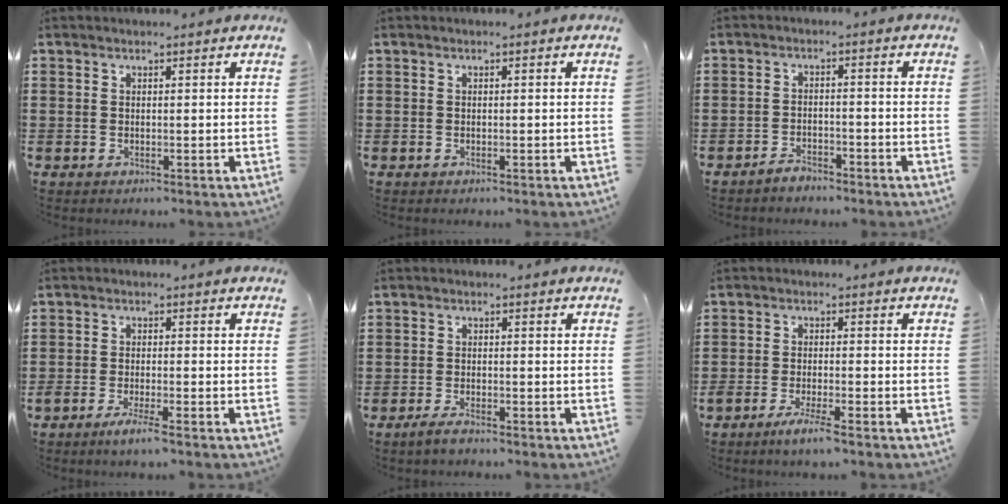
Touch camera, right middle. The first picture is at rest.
{"total": 0.0}
{"total": 2.2, "force": [-2.2, 0.4, 0.3], "torque": [-0.012, 0.001, -0.043]}
{"total": 2.9, "force": [-1.9, 0.0, 2.1], "torque": [-0.040, -0.005, -0.036]}
{"total": 2.0, "force": [-1.5, 0.3, 1.2], "torque": [-0.031, -0.003, -0.030]}
{"total": 3.4, "force": [-2.4, 0.0, 2.4], "torque": [-0.053, -0.008, -0.045]}